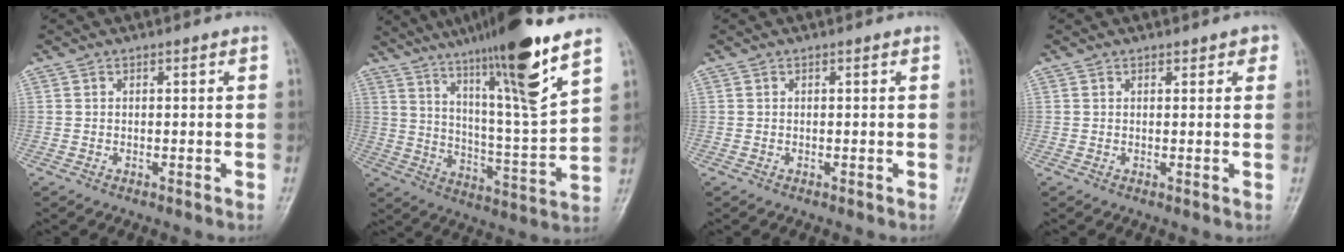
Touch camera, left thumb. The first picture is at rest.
{"total": 20.7, "force": [13.7, 0.9, 15.5], "torque": [-0.234, -0.064, 0.226]}
{"total": 0.0}
{"total": 2.2, "force": [1.5, 1.3, 0.9], "torque": [0.013, -0.004, 0.013]}